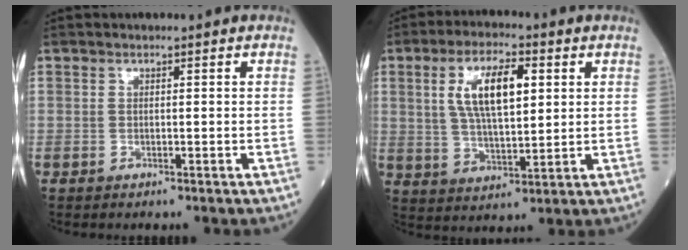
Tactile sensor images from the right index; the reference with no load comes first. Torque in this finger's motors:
{"motor_torque": [1.43, 0.52, 0.69, 0.17]}